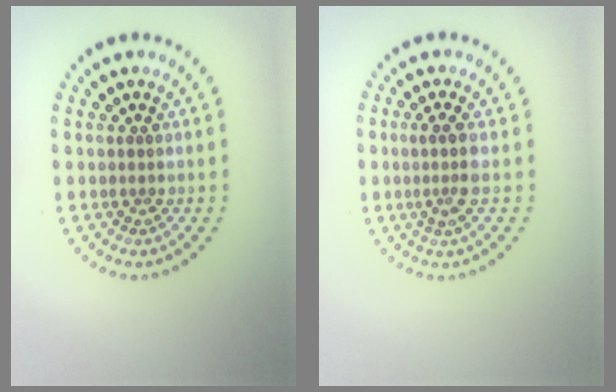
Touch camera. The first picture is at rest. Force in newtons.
{"total": 2.0, "press": 1.7, "slide": 1.1}